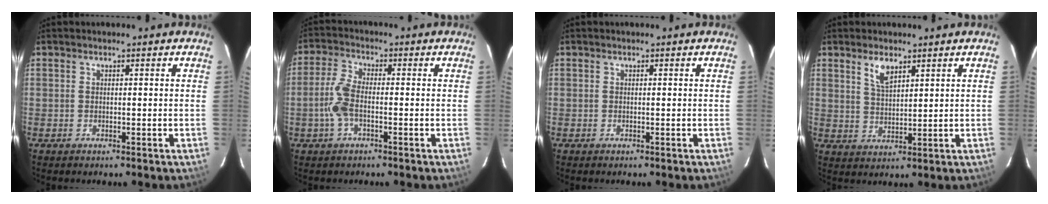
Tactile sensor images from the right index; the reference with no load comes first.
{"total": 7.1, "force": [-2.1, 2.7, 6.3], "torque": [-0.146, 0.008, -0.046]}
{"total": 0.0}
{"total": 4.6, "force": [2.9, 1.8, 3.0], "torque": [-0.055, 0.000, 0.058]}